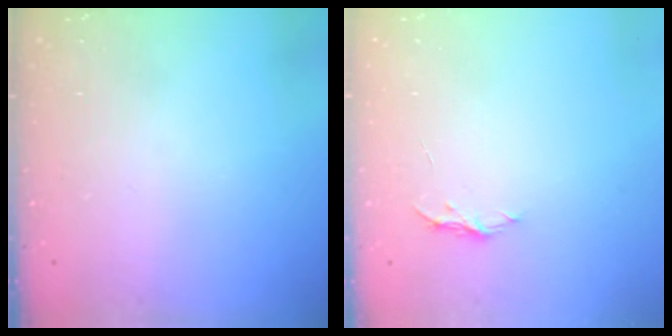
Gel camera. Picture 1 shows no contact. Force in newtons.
{"total": 4.0, "press": 4.0, "slide": 0.4}